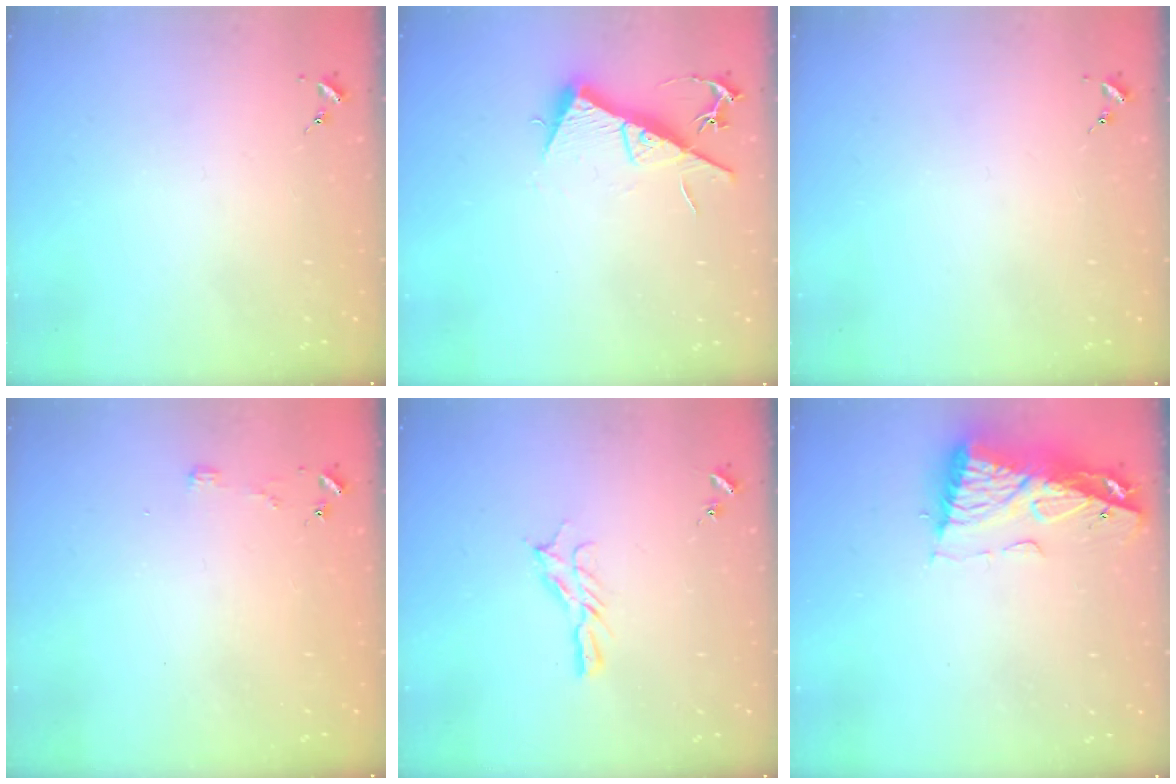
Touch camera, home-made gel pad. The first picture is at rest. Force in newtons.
{"total": 11.3, "press": 11.3, "slide": 0.7}
{"total": 0.0}
{"total": 2.8, "press": 2.8, "slide": 0.2}
{"total": 6.9, "press": 6.9, "slide": 0.2}
{"total": 10.1, "press": 10.0, "slide": 1.1}